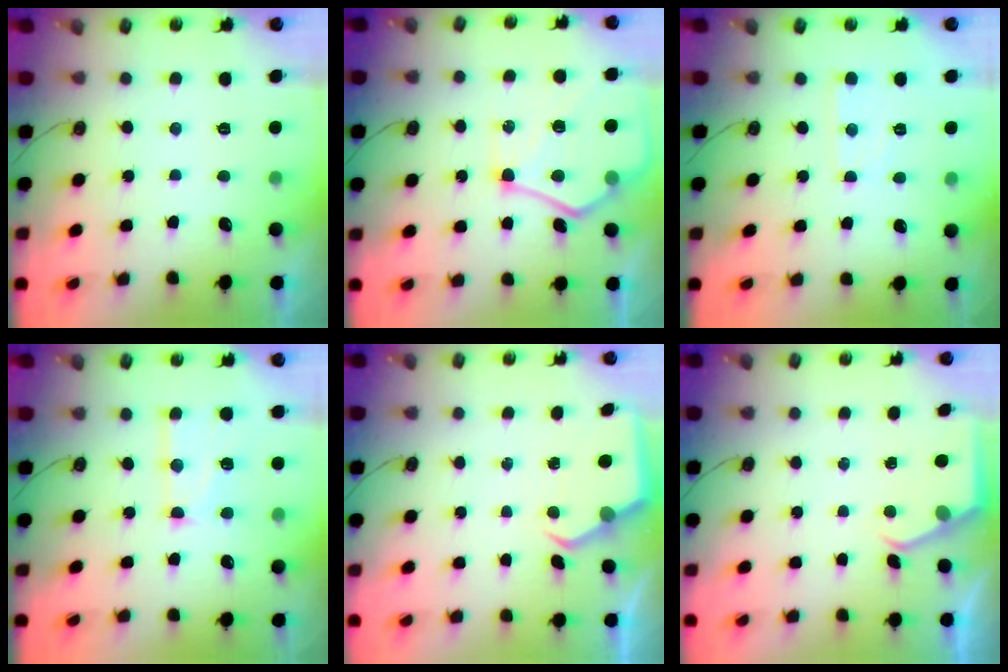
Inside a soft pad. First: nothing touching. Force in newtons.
{"total": 17.4, "press": 17.3, "slide": 1.7}
{"total": 3.4, "press": 3.4, "slide": 0.5}
{"total": 13.5, "press": 13.5, "slide": 0.9}
{"total": 4.5, "press": 4.5, "slide": 0.3}
{"total": 3.4, "press": 3.4, "slide": 0.5}